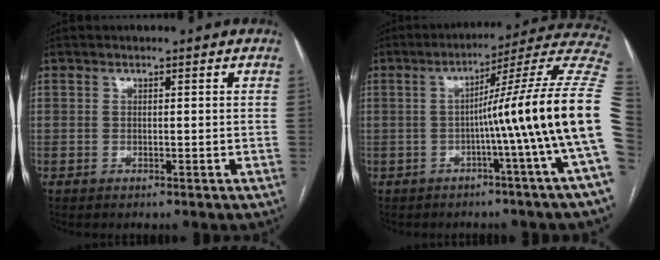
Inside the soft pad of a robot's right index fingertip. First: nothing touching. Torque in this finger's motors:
{"motor_torque": [1.81, -0.33, 0.81, 0.18]}